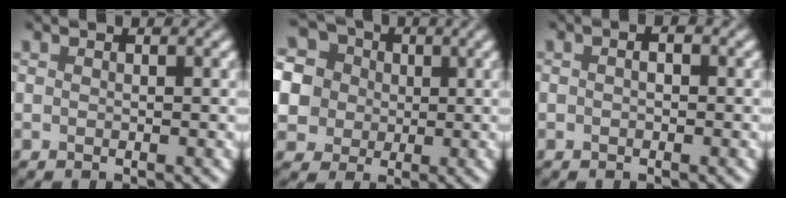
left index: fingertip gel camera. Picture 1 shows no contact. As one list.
[{"total": 12.2, "force": [4.0, 10.2, 5.4], "torque": [-0.138, 0.040, 0.050]}, {"total": 1.1, "force": [-0.1, 0.7, 0.8], "torque": [-0.012, 0.003, -0.004]}]